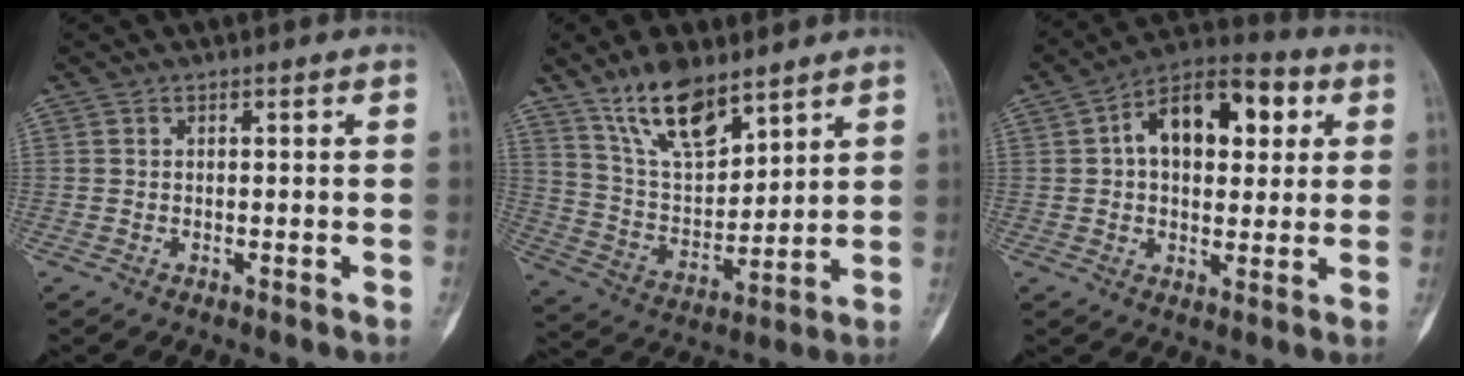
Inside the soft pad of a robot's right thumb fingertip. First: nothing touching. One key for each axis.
{"total": 13.6, "fx": 9.6, "fy": 5.5, "fz": 8.0, "tx": -0.121, "ty": -0.057, "tz": 0.192}
{"total": 15.7, "fx": 3.8, "fy": 9.4, "fz": 12.0, "tx": -0.149, "ty": 0.022, "tz": 0.052}